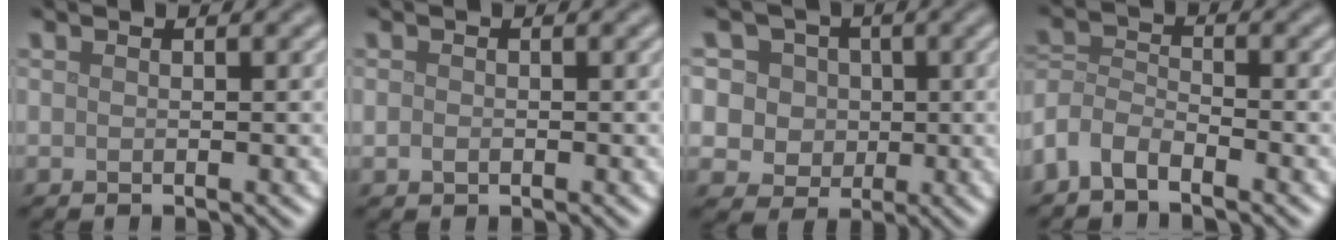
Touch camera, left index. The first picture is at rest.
{"total": 0.7, "force": [-0.2, 0.6, 0.4], "torque": [-0.005, -0.003, -0.005]}
{"total": 7.8, "force": [2.8, 6.4, 3.5], "torque": [-0.047, 0.020, 0.016]}
{"total": 3.4, "force": [-2.5, 1.6, 1.7], "torque": [-0.036, 0.003, -0.064]}